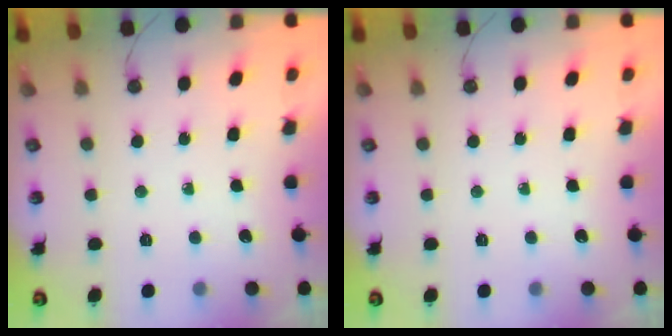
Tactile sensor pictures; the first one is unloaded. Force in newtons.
{"total": 0.0}